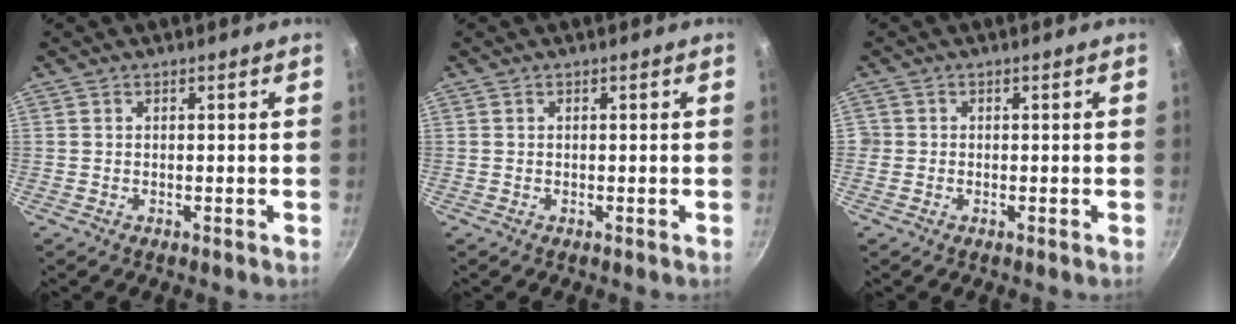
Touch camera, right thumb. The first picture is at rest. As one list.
[{"total": 0.0}, {"total": 1.1, "force": [-0.1, 1.1, 0.2], "torque": [0.002, 0.003, -0.004]}]